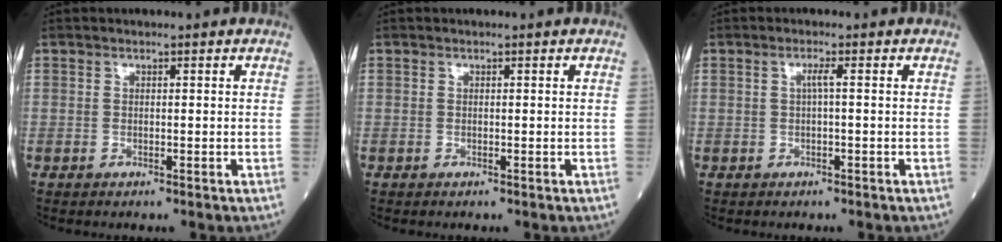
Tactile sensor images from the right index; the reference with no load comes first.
{"total": 0.0}
{"total": 1.2, "force": [0.0, -0.2, 1.2], "torque": [-0.023, 0.002, -0.001]}